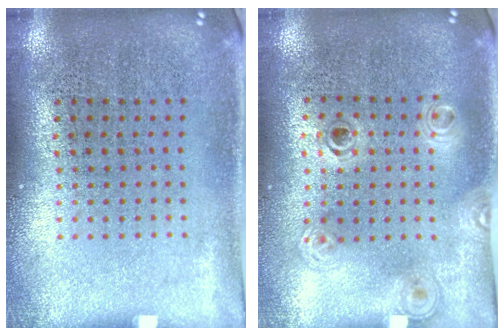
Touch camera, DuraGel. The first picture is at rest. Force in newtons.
{"total": 1.2, "press": 1.1, "slide": 0.5}